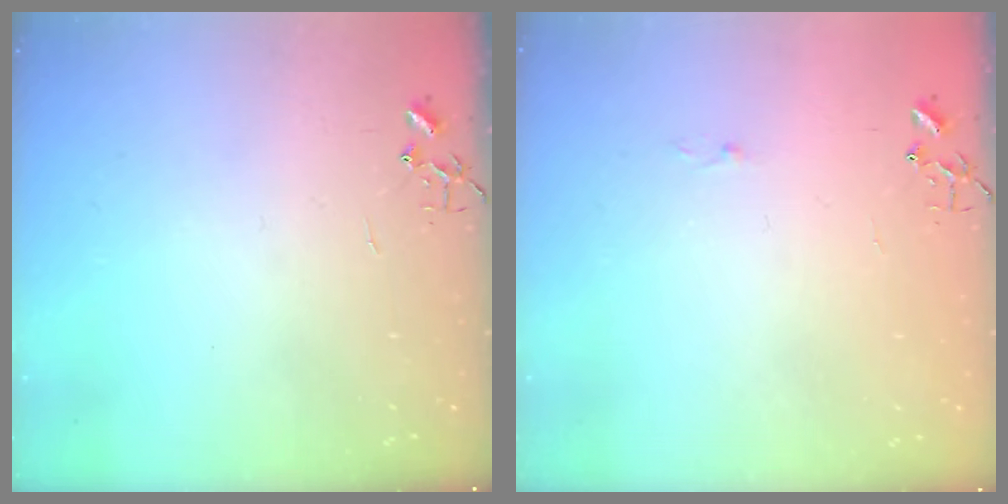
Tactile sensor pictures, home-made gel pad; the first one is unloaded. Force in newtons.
{"total": 2.6, "press": 2.6, "slide": 0.4}